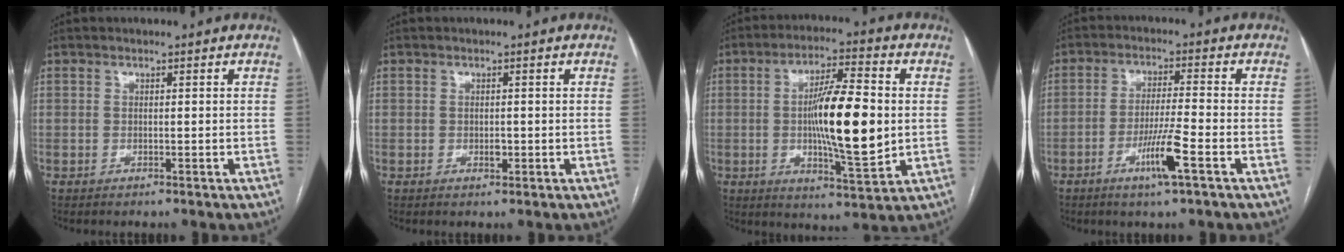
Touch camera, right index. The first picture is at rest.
{"total": 1.1, "force": [-0.2, 0.6, 0.9], "torque": [-0.017, -0.001, -0.002]}
{"total": 14.0, "force": [-0.1, 2.3, 13.8], "torque": [-0.234, -0.003, -0.003]}
{"total": 7.0, "force": [-3.3, -0.3, 6.2], "torque": [-0.118, -0.011, -0.061]}